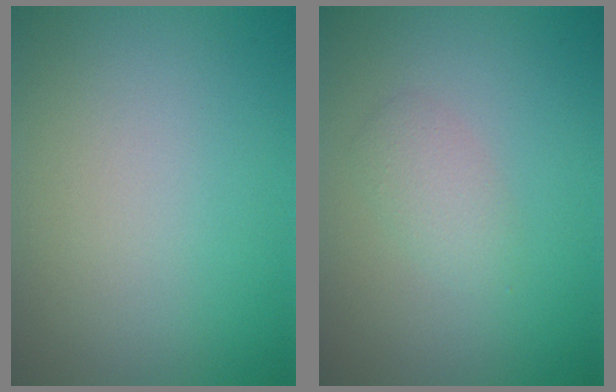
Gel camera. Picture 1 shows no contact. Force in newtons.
{"total": 1.7, "press": 1.7, "slide": 0.1}